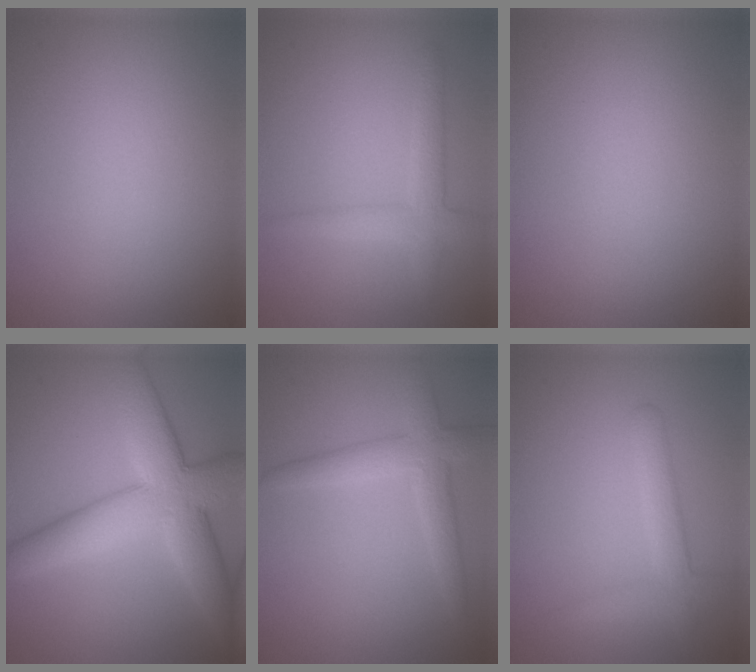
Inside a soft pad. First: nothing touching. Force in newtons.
{"total": 2.9, "press": 2.8, "slide": 0.1}
{"total": 0.0}
{"total": 9.2, "press": 9.2, "slide": 0.6}
{"total": 3.4, "press": 3.4, "slide": 0.1}
{"total": 2.6, "press": 2.6, "slide": 0.2}